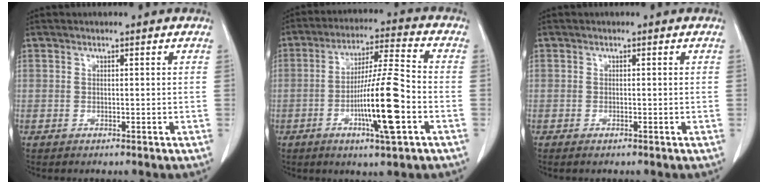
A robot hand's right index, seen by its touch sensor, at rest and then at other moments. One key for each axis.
{"total": 12.8, "fx": -4.0, "fy": 0.3, "fz": 12.2, "tx": -0.218, "ty": -0.005, "tz": -0.072}
{"total": 0.7, "fx": -0.5, "fy": 0.1, "fz": 0.5, "tx": -0.013, "ty": -0.002, "tz": -0.006}